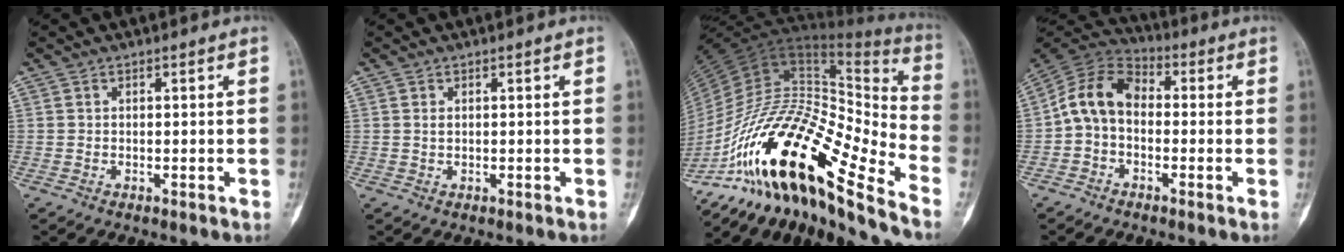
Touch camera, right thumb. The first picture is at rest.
{"total": 0.9, "force": [0.3, 0.5, 0.7], "torque": [-0.011, 0.003, 0.008]}
{"total": 31.6, "force": [-19.4, 9.0, 23.3], "torque": [-0.411, 0.068, -0.338]}
{"total": 10.3, "force": [-0.7, 7.3, 7.2], "torque": [-0.120, 0.034, -0.032]}